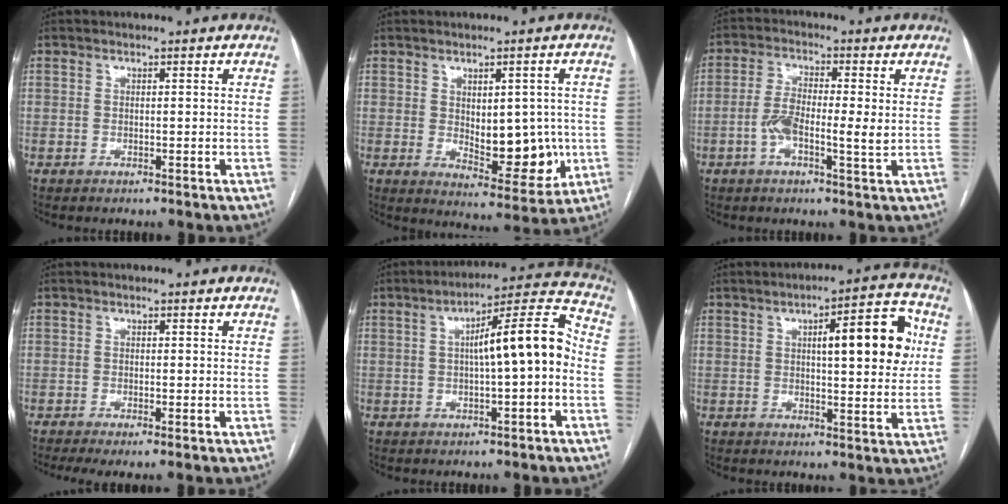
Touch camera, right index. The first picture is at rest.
{"total": 9.9, "force": [-0.5, 4.6, 8.8], "torque": [-0.112, -0.003, 0.013]}
{"total": 6.8, "force": [-0.8, 1.6, 6.5], "torque": [-0.131, 0.009, -0.021]}
{"total": 2.6, "force": [-1.4, 0.5, 2.1], "torque": [-0.038, -0.008, -0.023]}
{"total": 11.4, "force": [-0.2, 1.3, 11.3], "torque": [-0.165, 0.035, -0.002]}
{"total": 12.1, "force": [2.7, 2.8, 11.4], "torque": [-0.152, 0.022, 0.034]}